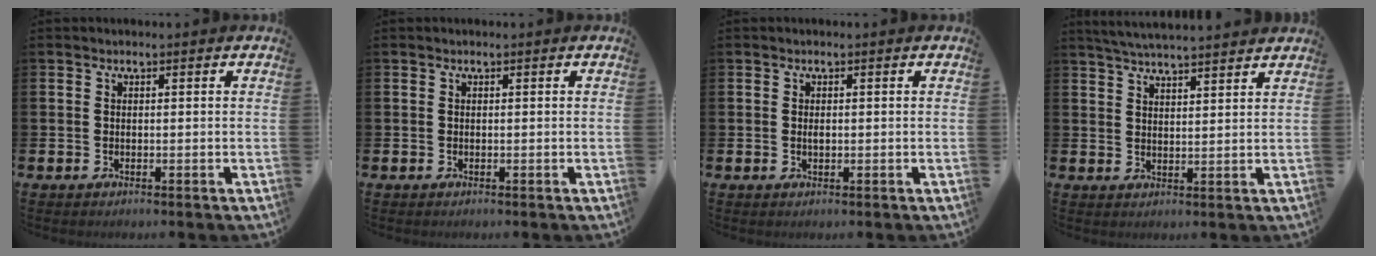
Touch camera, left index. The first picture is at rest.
{"total": 0.0}
{"total": 0.7, "force": [0.1, 0.4, 0.6], "torque": [-0.010, 0.001, 0.001]}
{"total": 4.5, "force": [4.4, -0.1, 0.7], "torque": [-0.027, -0.020, 0.081]}